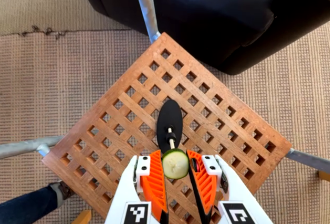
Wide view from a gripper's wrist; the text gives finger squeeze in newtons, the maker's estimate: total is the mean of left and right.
{"total": 10.0, "left": 9.9, "right": 10.0}